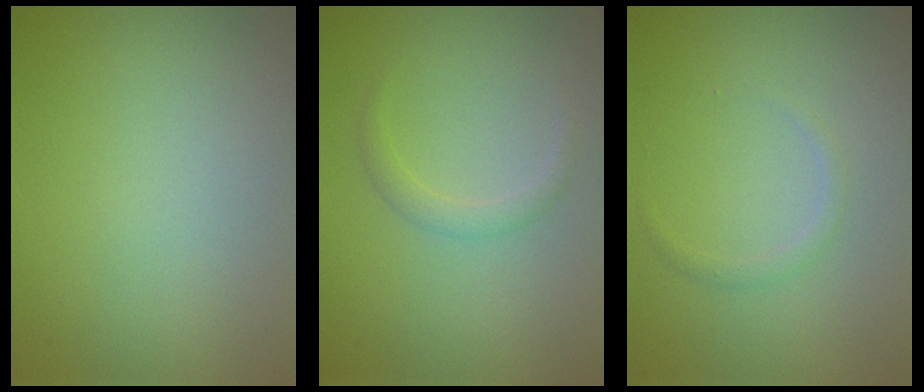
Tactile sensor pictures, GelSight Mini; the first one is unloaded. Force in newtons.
{"total": 1.2, "press": 1.2, "slide": 0.0}
{"total": 0.8, "press": 0.8, "slide": 0.0}